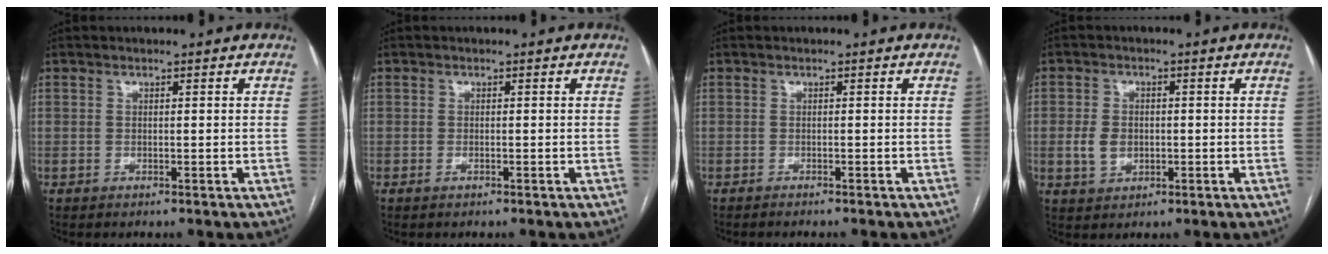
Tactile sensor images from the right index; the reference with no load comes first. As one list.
[{"total": 0.7, "force": [-0.3, 0.3, 0.6], "torque": [-0.014, -0.001, -0.004]}, {"total": 3.0, "force": [-2.7, 0.2, 1.3], "torque": [-0.017, -0.003, -0.033]}, {"total": 4.2, "force": [-0.4, 3.2, 2.7], "torque": [-0.056, 0.009, 0.000]}]